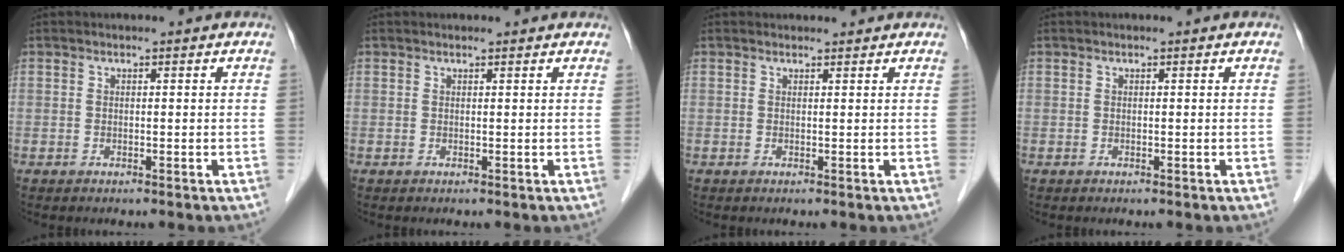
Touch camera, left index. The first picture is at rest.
{"total": 1.3, "force": [1.2, 0.3, 0.3], "torque": [-0.013, 0.010, 0.016]}
{"total": 1.8, "force": [1.7, 0.4, 0.1], "torque": [-0.010, 0.013, 0.024]}
{"total": 0.0}